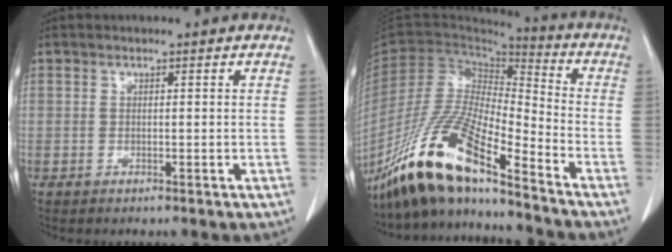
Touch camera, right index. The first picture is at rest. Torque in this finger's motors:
{"motor_torque": [1.09, -1.04, 0.69, 0.21]}